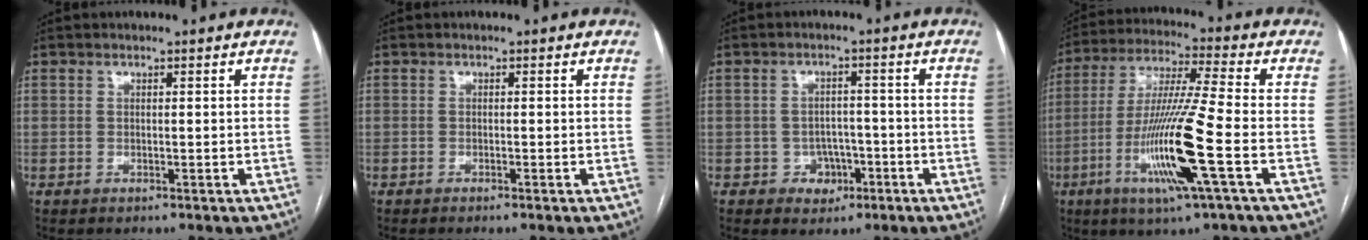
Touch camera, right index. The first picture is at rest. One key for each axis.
{"total": 0.7, "fx": -0.5, "fy": -0.2, "fz": 0.4, "tx": -0.006, "ty": 0.003, "tz": -0.011}
{"total": 3.9, "fx": -1.7, "fy": 3.3, "fz": 1.1, "tx": -0.003, "ty": 0.011, "tz": -0.018}
{"total": 15.2, "fx": -4.8, "fy": -0.8, "fz": 14.3, "tx": -0.291, "ty": -0.018, "tz": -0.097}